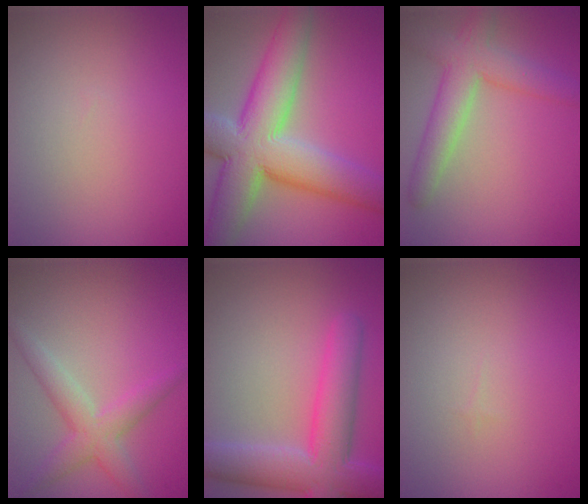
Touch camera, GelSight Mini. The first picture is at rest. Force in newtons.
{"total": 11.8, "press": 11.8, "slide": 0.9}
{"total": 5.3, "press": 5.3, "slide": 0.2}
{"total": 3.5, "press": 3.5, "slide": 0.2}
{"total": 7.9, "press": 7.9, "slide": 0.4}
{"total": 0.0}